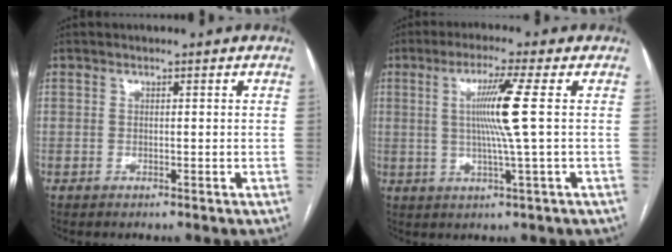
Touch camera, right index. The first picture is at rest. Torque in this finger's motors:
{"motor_torque": [0.86, -0.07, 0.28, 0.17]}